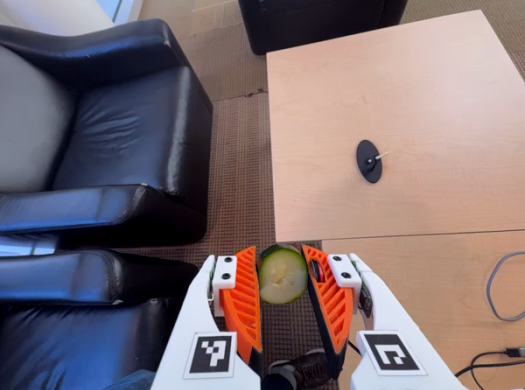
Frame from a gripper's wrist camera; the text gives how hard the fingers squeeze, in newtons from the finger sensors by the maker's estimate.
{"total": 10.0, "left": 10.3, "right": 9.8}